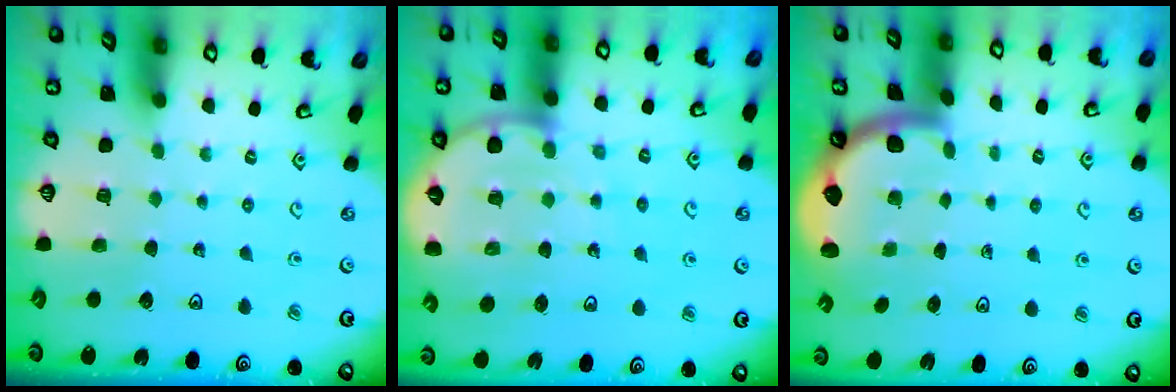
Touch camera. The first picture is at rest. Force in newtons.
{"total": 8.8, "press": 8.5, "slide": 2.2}
{"total": 1.8, "press": 1.8, "slide": 0.3}